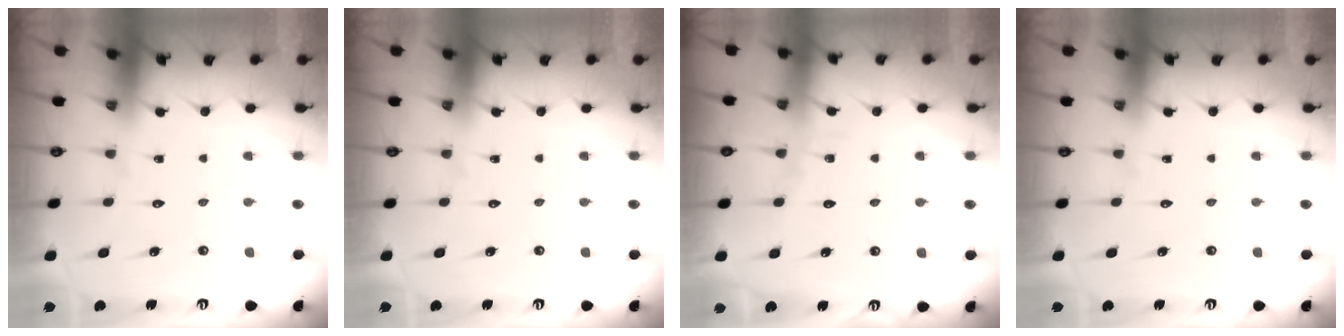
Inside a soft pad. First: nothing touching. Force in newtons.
{"total": 0.0}
{"total": 3.7, "press": 3.7, "slide": 0.3}
{"total": 0.0}